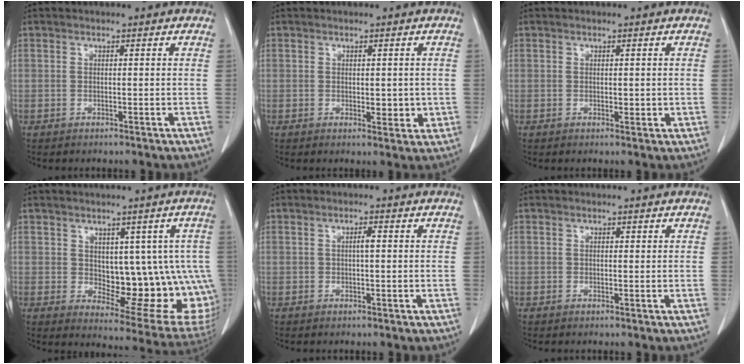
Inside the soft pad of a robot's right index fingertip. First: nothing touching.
{"total": 3.2, "force": [-0.1, 1.7, 2.7], "torque": [-0.029, -0.005, 0.003]}
{"total": 1.5, "force": [0.0, 0.8, 1.3], "torque": [-0.015, -0.004, 0.003]}
{"total": 15.3, "force": [-0.1, 7.8, 13.1], "torque": [-0.124, 0.006, 0.021]}
{"total": 1.2, "force": [0.1, 0.1, 1.2], "torque": [-0.021, 0.003, 0.001]}
{"total": 0.0}